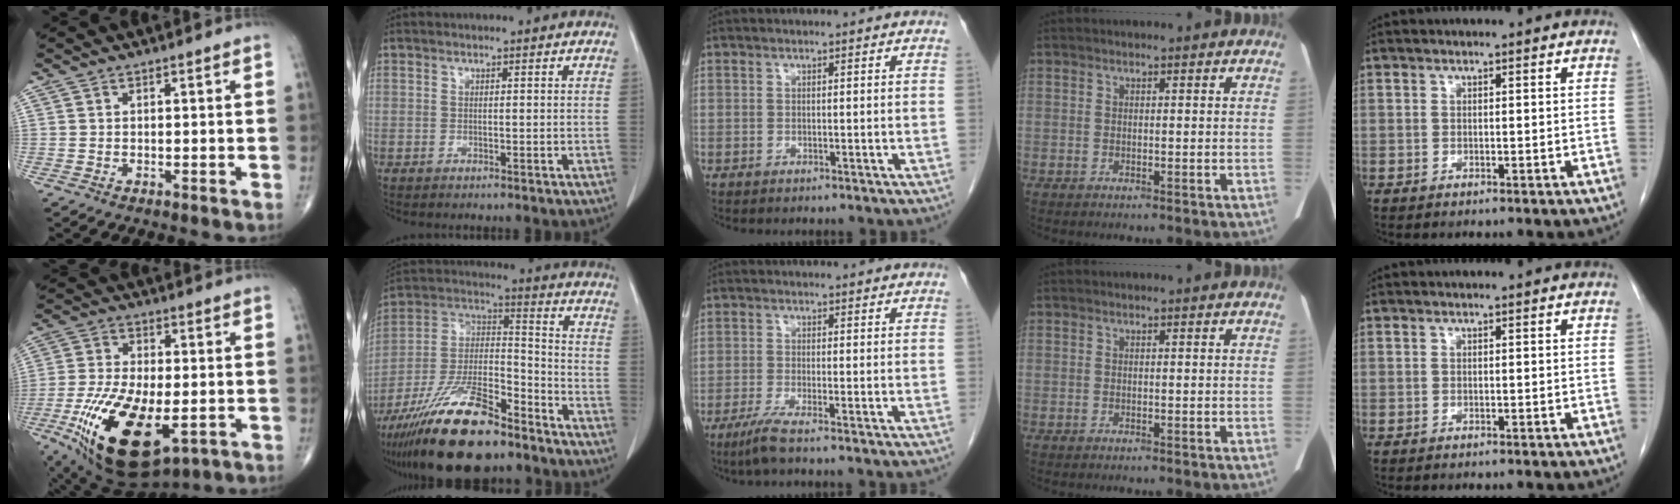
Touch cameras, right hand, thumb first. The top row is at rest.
{"thumb": {"total": 20.4, "force": [-6.8, 9.4, 16.7], "torque": [-0.338, -0.008, -0.100]}, "index": {"total": 20.0, "force": [-14.8, 5.1, 12.4], "torque": [-0.259, -0.006, -0.265]}, "middle": {"total": 3.0, "force": [-2.0, -0.4, 2.2], "torque": [-0.053, -0.011, -0.045]}}